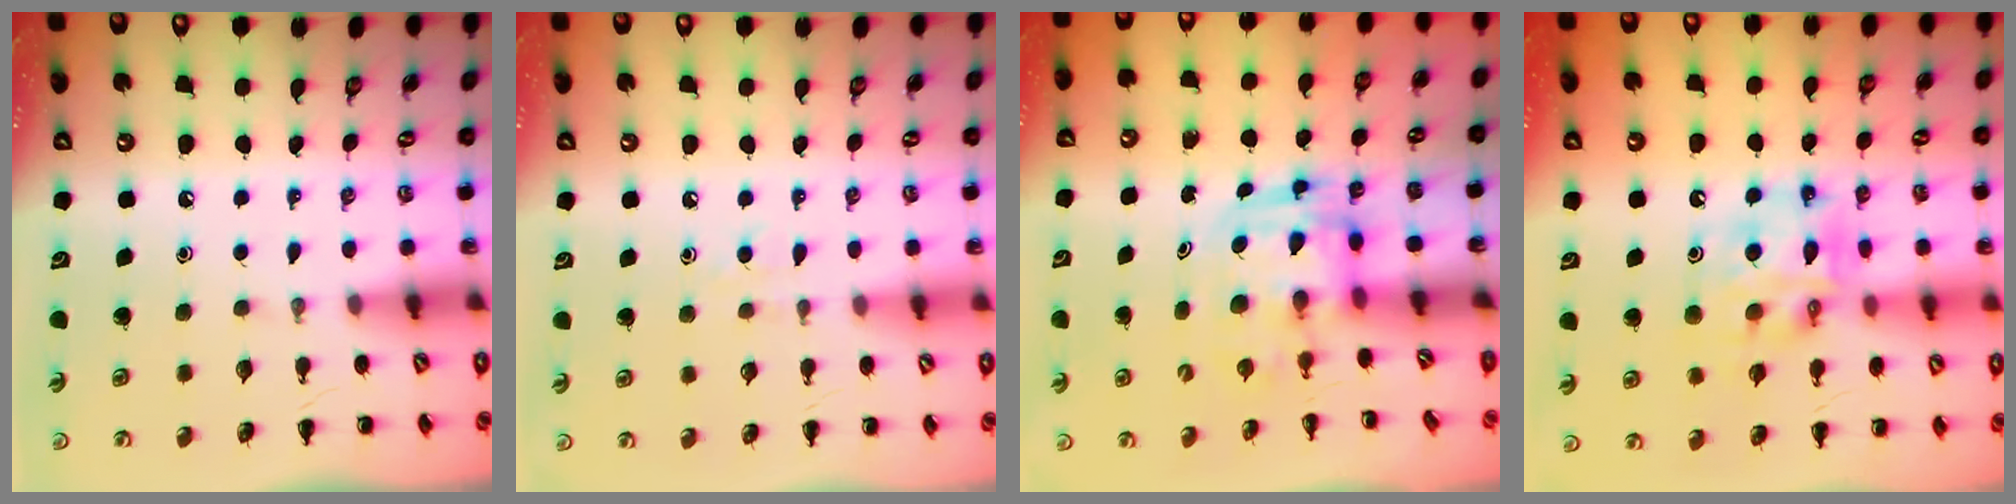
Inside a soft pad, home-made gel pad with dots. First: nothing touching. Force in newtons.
{"total": 2.9, "press": 2.7, "slide": 1.1}
{"total": 3.4, "press": 3.3, "slide": 0.7}
{"total": 11.7, "press": 11.2, "slide": 3.2}